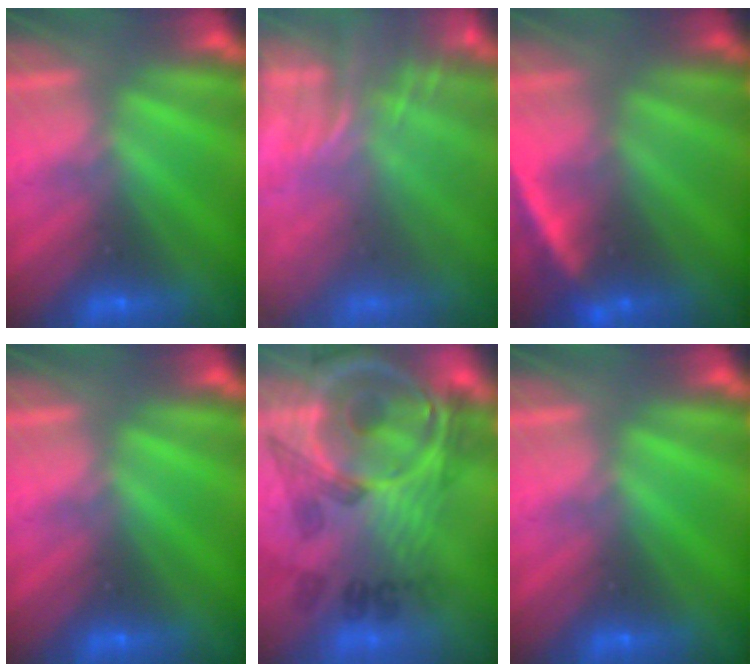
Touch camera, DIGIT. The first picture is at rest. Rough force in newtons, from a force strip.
{"total": 7.8}
{"total": 2.2}
{"total": 0.0}
{"total": 7.7}
{"total": 0.0}